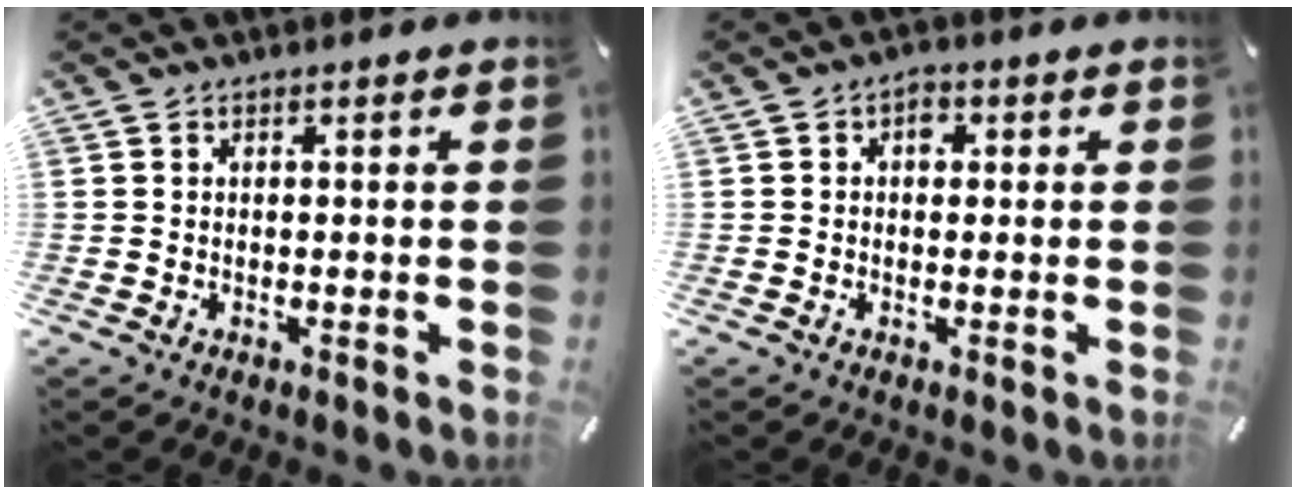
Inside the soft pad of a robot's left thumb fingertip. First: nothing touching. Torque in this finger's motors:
{"motor_torque": [-0.08, -0.04, 0.33, -0.03, 0.11]}